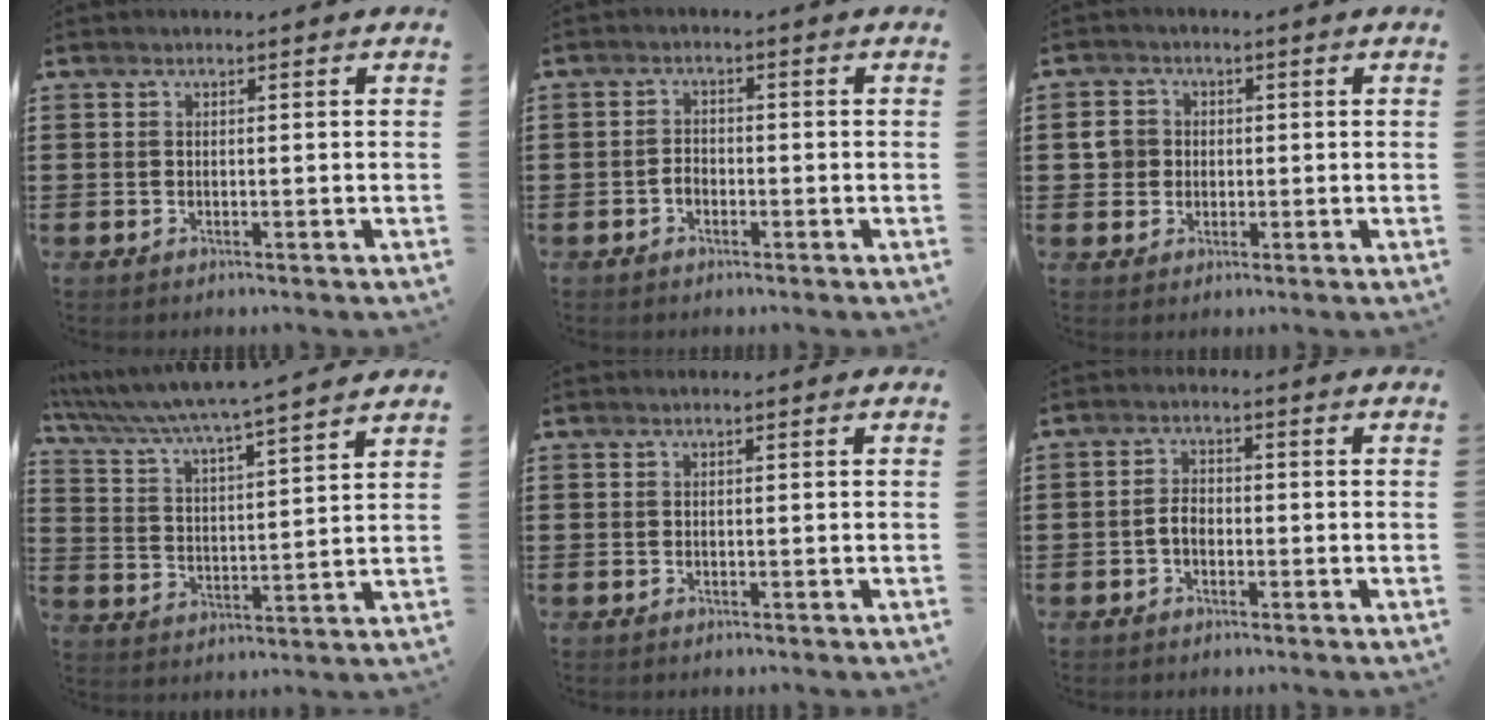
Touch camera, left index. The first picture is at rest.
{"total": 1.7, "force": [-0.7, 1.1, 1.1], "torque": [-0.031, 0.001, -0.018]}
{"total": 3.5, "force": [0.2, 3.4, 1.0], "torque": [-0.042, 0.008, -0.002]}
{"total": 5.0, "force": [4.6, -1.0, 1.9], "torque": [-0.061, -0.042, 0.069]}
{"total": 0.0}
{"total": 2.7, "force": [-0.7, 1.7, 2.0], "torque": [-0.047, 0.001, -0.016]}